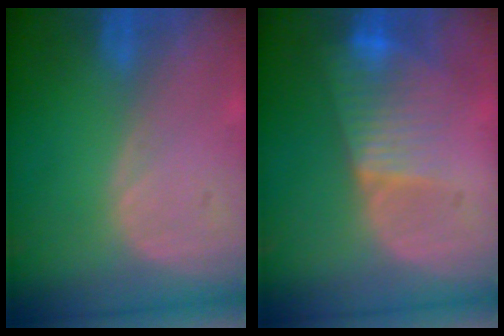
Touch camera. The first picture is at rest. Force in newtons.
{"total": 7.9, "press": 6.8, "slide": 4.0}